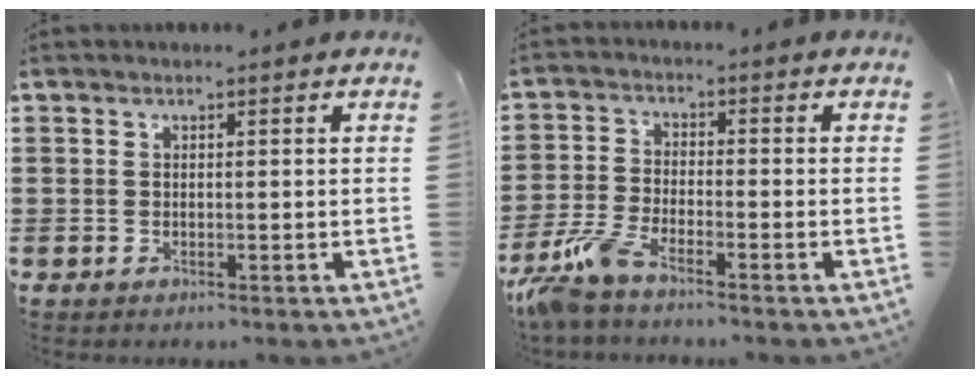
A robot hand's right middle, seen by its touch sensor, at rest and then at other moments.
{"total": 6.0, "force": [-4.8, 0.8, 3.6], "torque": [-0.107, -0.018, -0.099]}